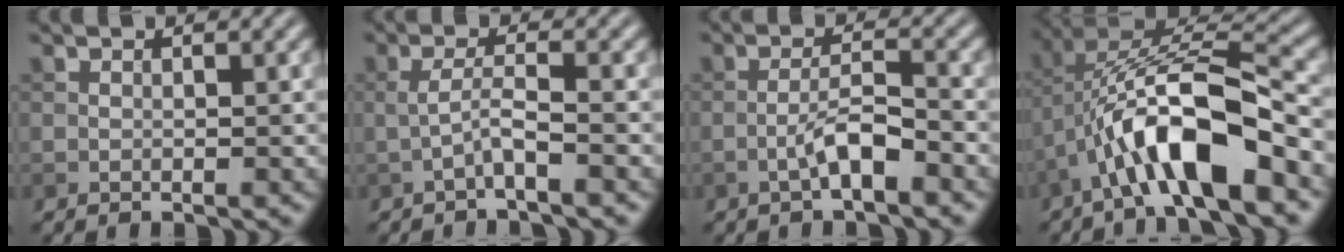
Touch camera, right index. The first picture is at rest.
{"total": 2.1, "force": [-0.9, 0.1, 1.9], "torque": [-0.040, 0.010, -0.024]}
{"total": 3.2, "force": [-1.7, 0.7, 2.7], "torque": [-0.051, 0.013, -0.034]}
{"total": 10.5, "force": [-3.8, 3.4, 9.2], "torque": [-0.171, 0.014, -0.067]}